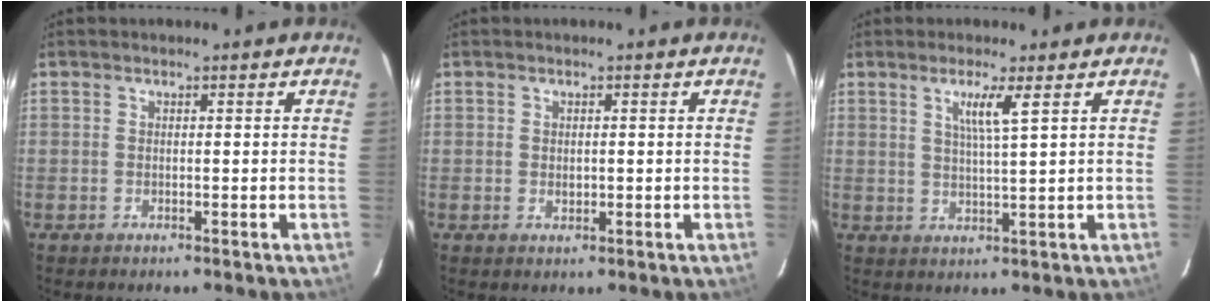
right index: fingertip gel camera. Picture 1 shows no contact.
{"total": 1.4, "force": [0.0, 1.1, 0.8], "torque": [-0.011, -0.001, 0.002]}
{"total": 4.3, "force": [2.1, -0.5, 3.7], "torque": [-0.069, -0.005, 0.038]}